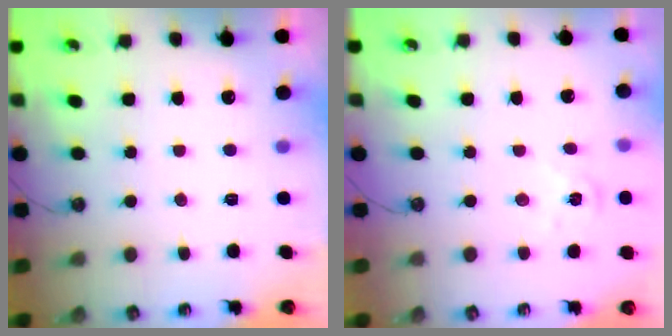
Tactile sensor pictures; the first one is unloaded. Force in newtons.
{"total": 2.1, "press": 2.1, "slide": 0.2}